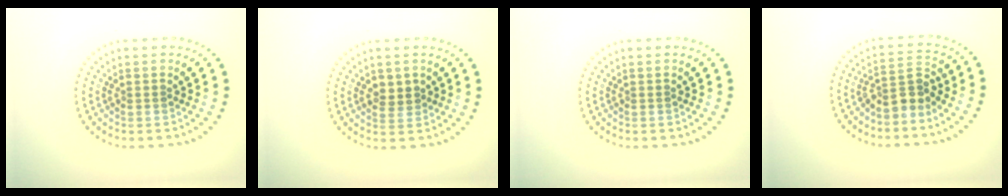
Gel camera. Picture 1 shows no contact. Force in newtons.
{"total": 1.9, "press": 1.7, "slide": 0.7}
{"total": 0.0}
{"total": 2.8, "press": 2.1, "slide": 1.8}